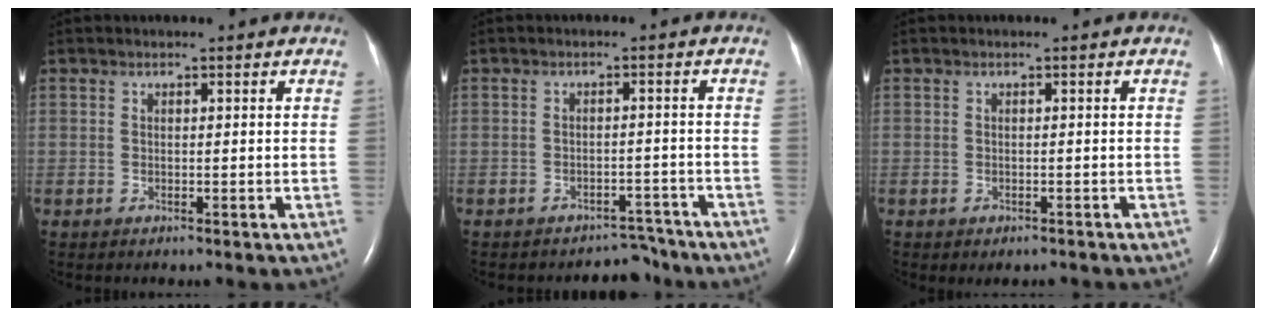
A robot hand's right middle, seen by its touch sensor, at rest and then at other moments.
{"total": 4.0, "force": [-3.7, 1.4, -0.6], "torque": [0.008, 0.015, -0.050]}
{"total": 1.4, "force": [-1.1, 0.7, 0.5], "torque": [-0.005, -0.001, -0.012]}